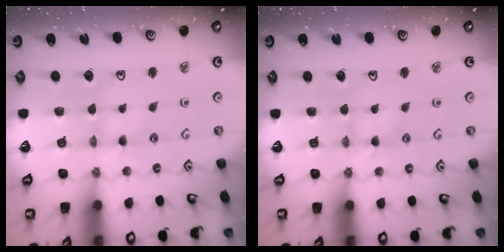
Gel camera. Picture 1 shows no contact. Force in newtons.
{"total": 1.0, "press": 1.0, "slide": 0.2}